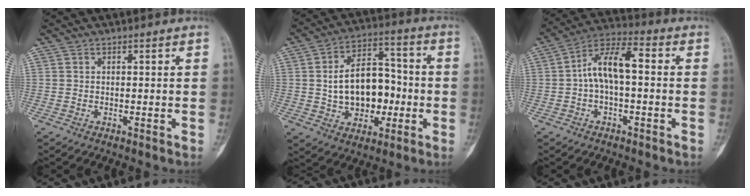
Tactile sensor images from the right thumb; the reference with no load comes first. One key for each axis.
{"total": 14.9, "fx": -1.1, "fy": 10.2, "fz": 10.8, "tx": -0.134, "ty": 0.036, "tz": -0.012}
{"total": 9.9, "fx": 0.0, "fy": 4.7, "fz": 8.7, "tx": -0.158, "ty": 0.042, "tz": -0.008}